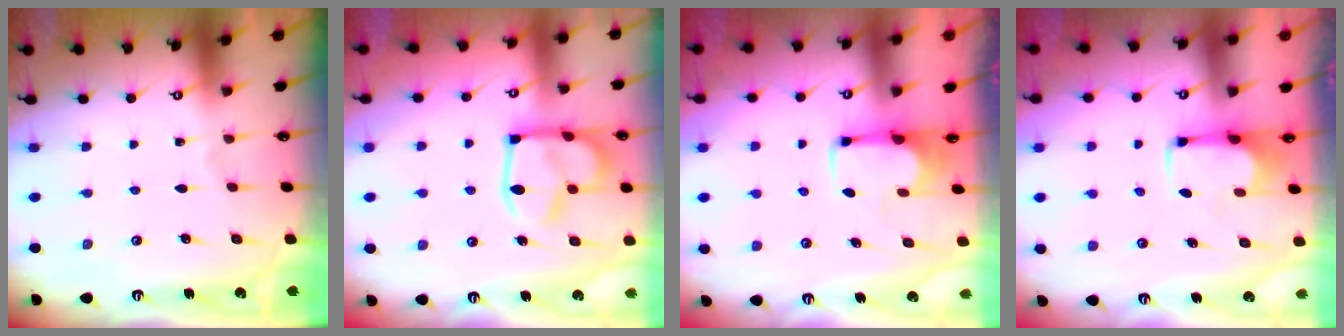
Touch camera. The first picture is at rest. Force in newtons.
{"total": 15.5, "press": 15.4, "slide": 1.3}
{"total": 1.7, "press": 1.5, "slide": 0.9}
{"total": 2.4, "press": 2.2, "slide": 1.1}